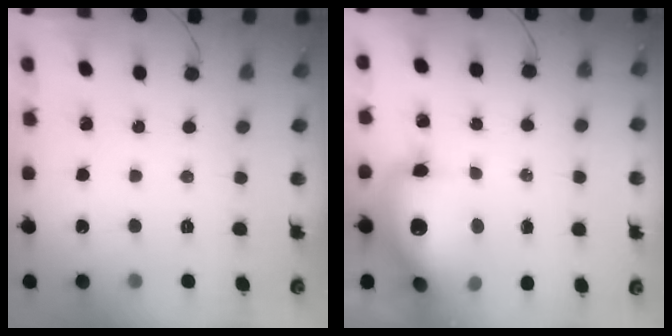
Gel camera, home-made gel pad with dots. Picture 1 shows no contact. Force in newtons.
{"total": 17.0, "press": 16.6, "slide": 3.9}